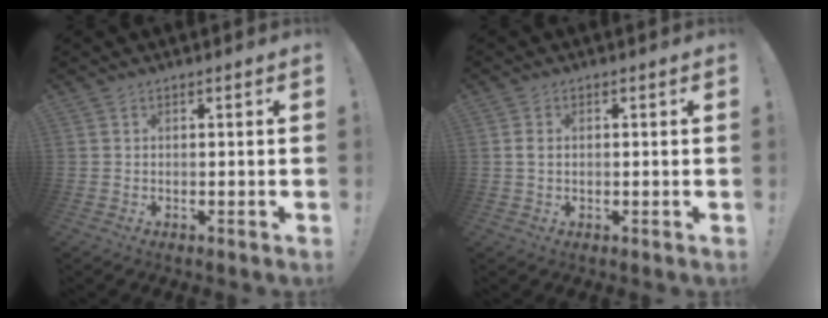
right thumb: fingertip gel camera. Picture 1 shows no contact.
{"total": 1.9, "force": [0.1, 1.2, 1.4], "torque": [-0.035, 0.009, 0.003]}